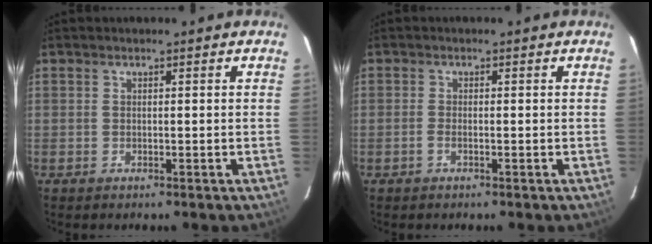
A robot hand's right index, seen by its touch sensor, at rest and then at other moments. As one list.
[{"total": 1.1, "force": [-0.6, 0.3, 0.8], "torque": [-0.020, 0.000, -0.012]}]